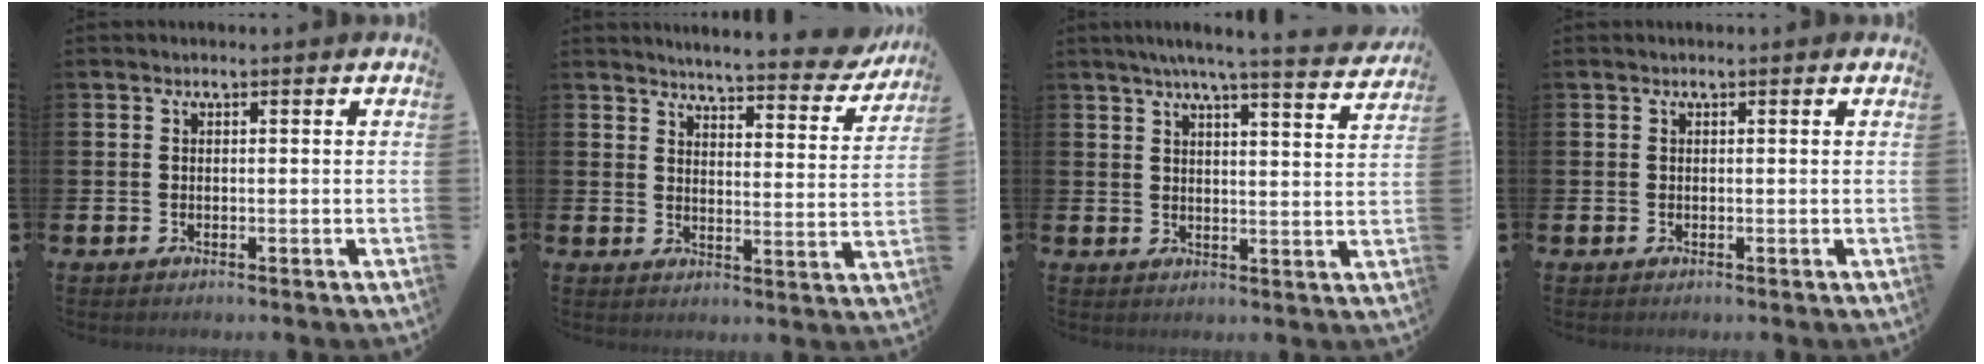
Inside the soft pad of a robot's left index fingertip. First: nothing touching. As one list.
[{"total": 4.7, "force": [4.6, 0.3, 0.9], "torque": [-0.028, -0.041, 0.072]}, {"total": 5.8, "force": [5.3, -0.3, 2.3], "torque": [-0.046, -0.030, 0.086]}, {"total": 0.0}]